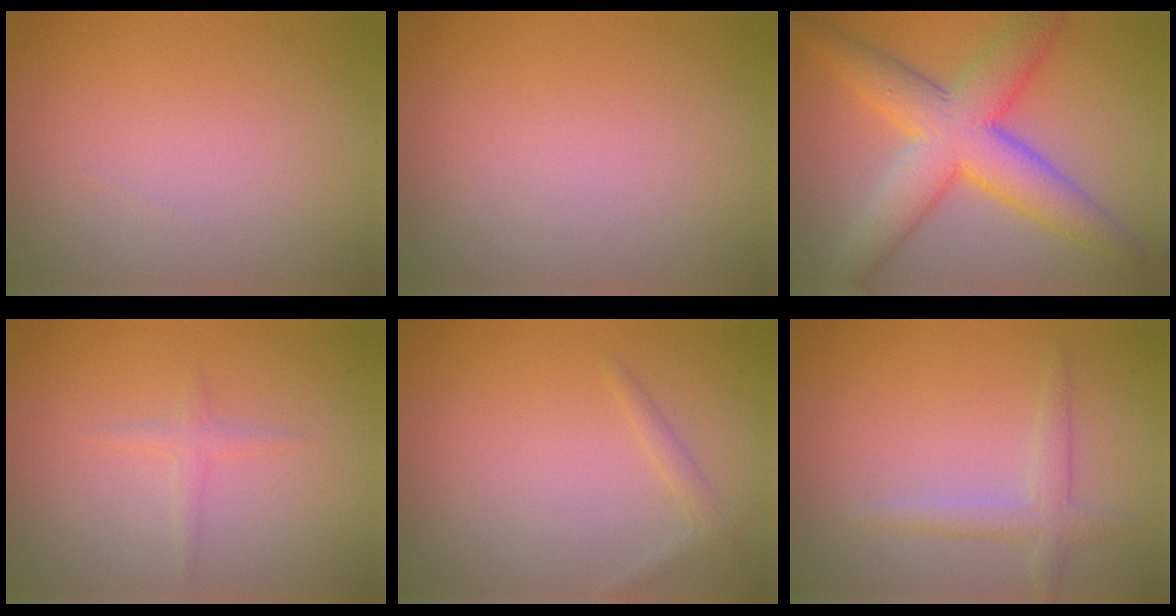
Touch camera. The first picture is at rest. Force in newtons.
{"total": 0.0}
{"total": 8.6, "press": 8.6, "slide": 0.2}
{"total": 1.1, "press": 1.1, "slide": 0.0}
{"total": 1.1, "press": 1.1, "slide": 0.0}
{"total": 2.1, "press": 2.1, "slide": 0.1}